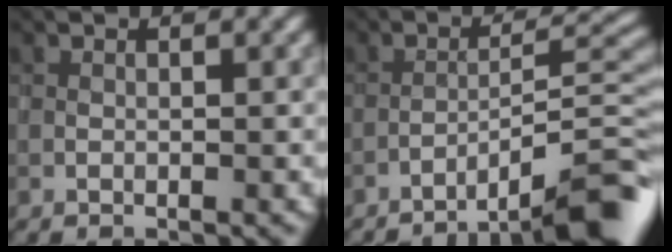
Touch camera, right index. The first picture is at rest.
{"total": 7.8, "force": [-5.8, 0.9, 5.1], "torque": [-0.060, 0.024, -0.093]}